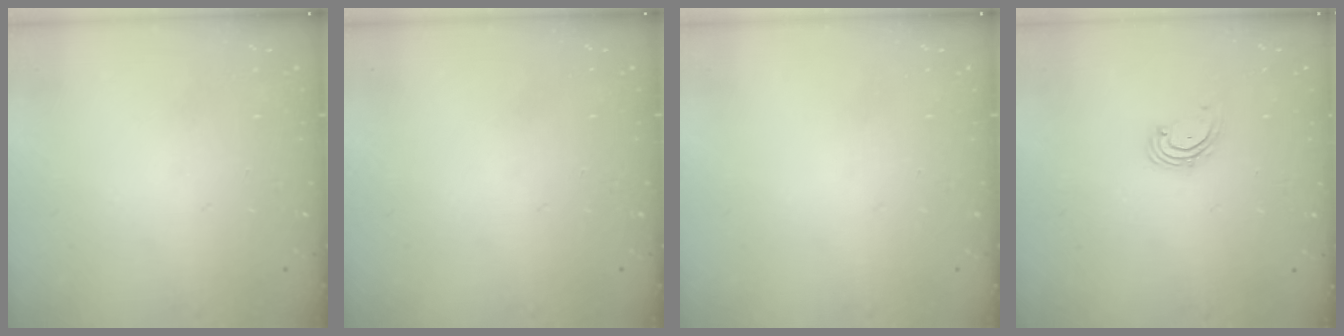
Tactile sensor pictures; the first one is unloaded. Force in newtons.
{"total": 0.0}
{"total": 0.0}
{"total": 2.0, "press": 2.0, "slide": 0.4}